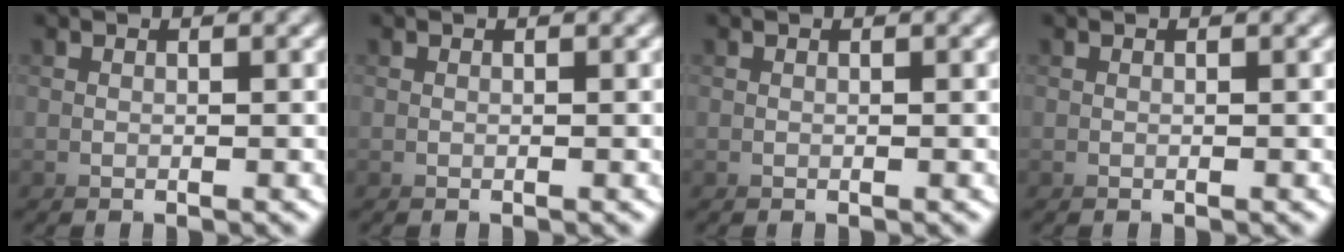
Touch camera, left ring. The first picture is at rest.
{"total": 0.0}
{"total": 0.0}
{"total": 0.0}